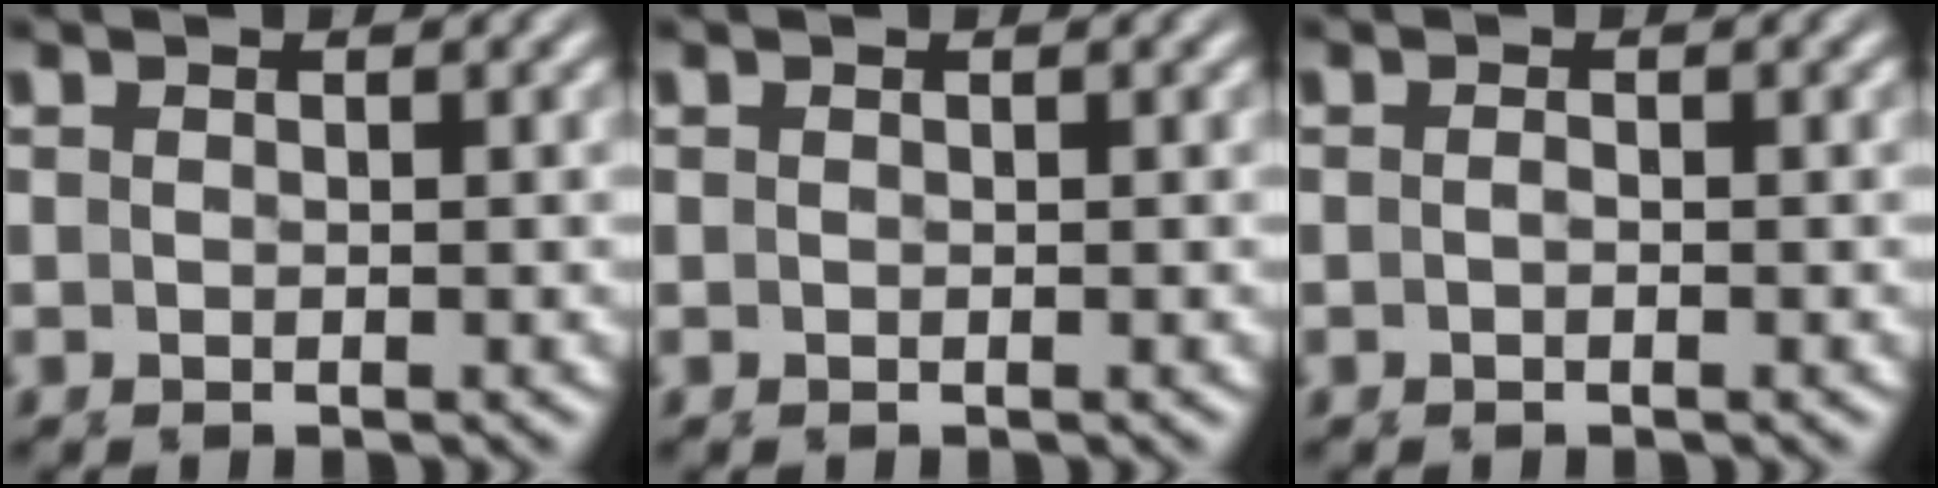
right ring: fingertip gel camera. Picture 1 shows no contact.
{"total": 0.0}
{"total": 0.7, "force": [-0.3, 0.3, 0.5], "torque": [-0.011, 0.003, -0.009]}